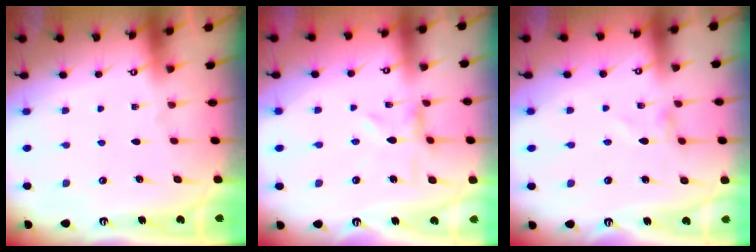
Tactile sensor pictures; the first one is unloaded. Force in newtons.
{"total": 3.4, "press": 3.4, "slide": 0.4}
{"total": 0.0}